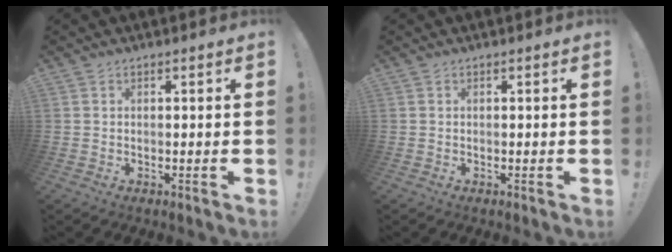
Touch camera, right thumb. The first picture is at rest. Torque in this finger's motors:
{"motor_torque": [0.00, 0.00, 0.02, -0.02, 0.01]}